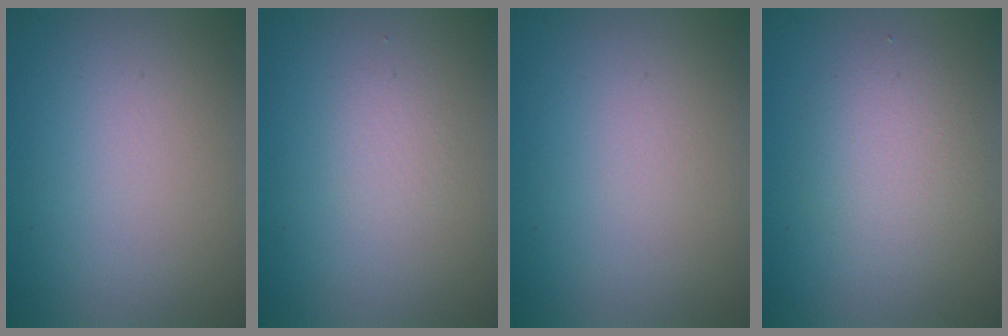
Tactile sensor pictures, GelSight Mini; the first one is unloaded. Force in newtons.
{"total": 0.9, "press": 0.9, "slide": 0.0}
{"total": 0.0}
{"total": 2.7, "press": 2.7, "slide": 0.2}